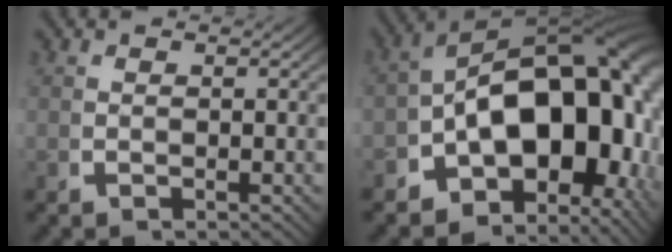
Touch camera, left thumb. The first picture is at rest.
{"total": 24.3, "force": [-0.9, 15.8, 18.4], "torque": [-0.283, -0.048, -0.005]}